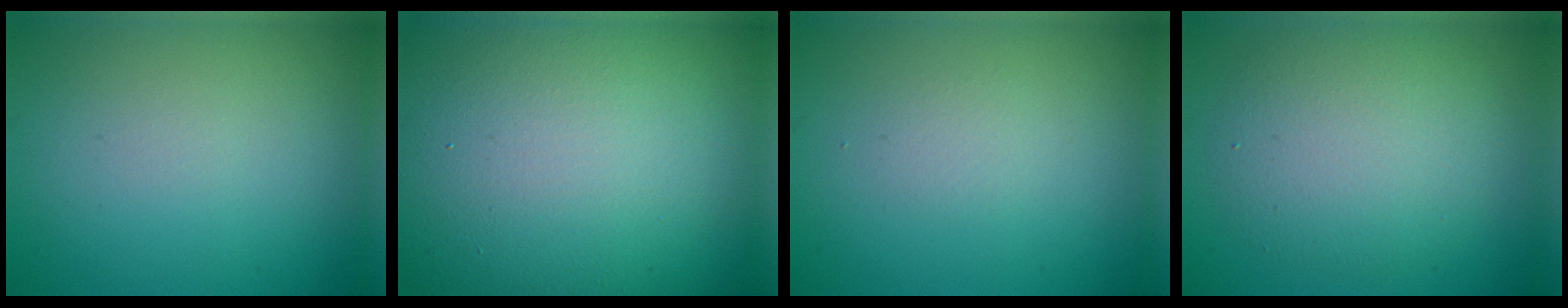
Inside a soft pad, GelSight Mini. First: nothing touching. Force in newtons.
{"total": 25.7, "press": 25.6, "slide": 1.1}
{"total": 1.0, "press": 1.0, "slide": 0.1}
{"total": 5.3, "press": 5.3, "slide": 0.6}